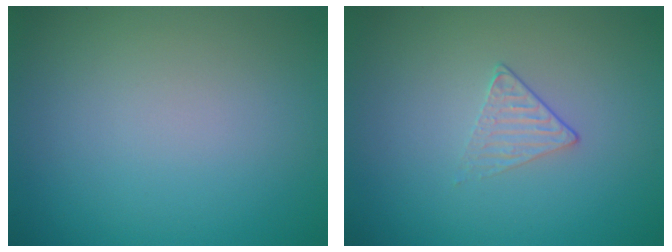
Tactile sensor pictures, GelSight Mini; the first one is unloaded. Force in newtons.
{"total": 1.2, "press": 0.7, "slide": 1.0}